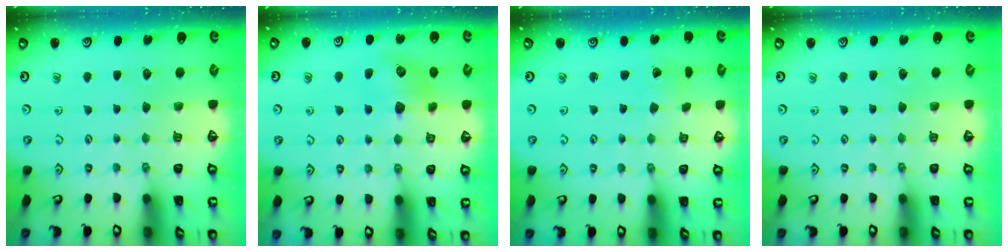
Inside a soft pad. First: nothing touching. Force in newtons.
{"total": 9.5, "press": 9.5, "slide": 0.4}
{"total": 2.0, "press": 2.0, "slide": 0.2}
{"total": 0.0}